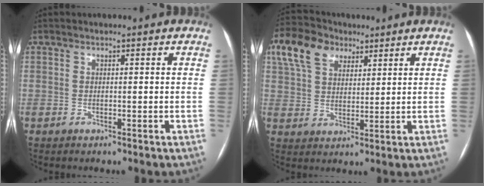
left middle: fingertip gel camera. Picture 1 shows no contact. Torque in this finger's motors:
{"motor_torque": [1.12, -1.02, 0.10, 0.13]}